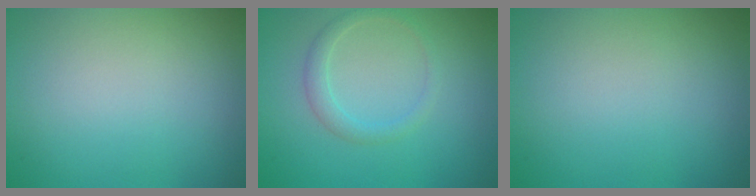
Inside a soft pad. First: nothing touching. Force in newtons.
{"total": 1.6, "press": 1.6, "slide": 0.0}
{"total": 0.0}